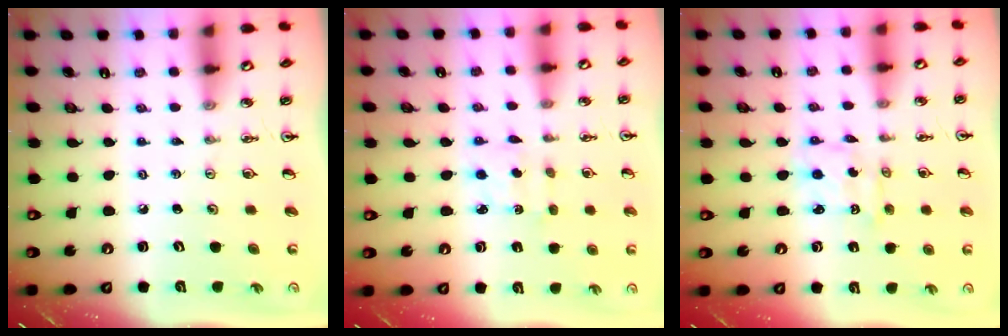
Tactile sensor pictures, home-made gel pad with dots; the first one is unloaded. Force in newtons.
{"total": 1.9, "press": 1.7, "slide": 0.8}
{"total": 1.7, "press": 1.7, "slide": 0.0}